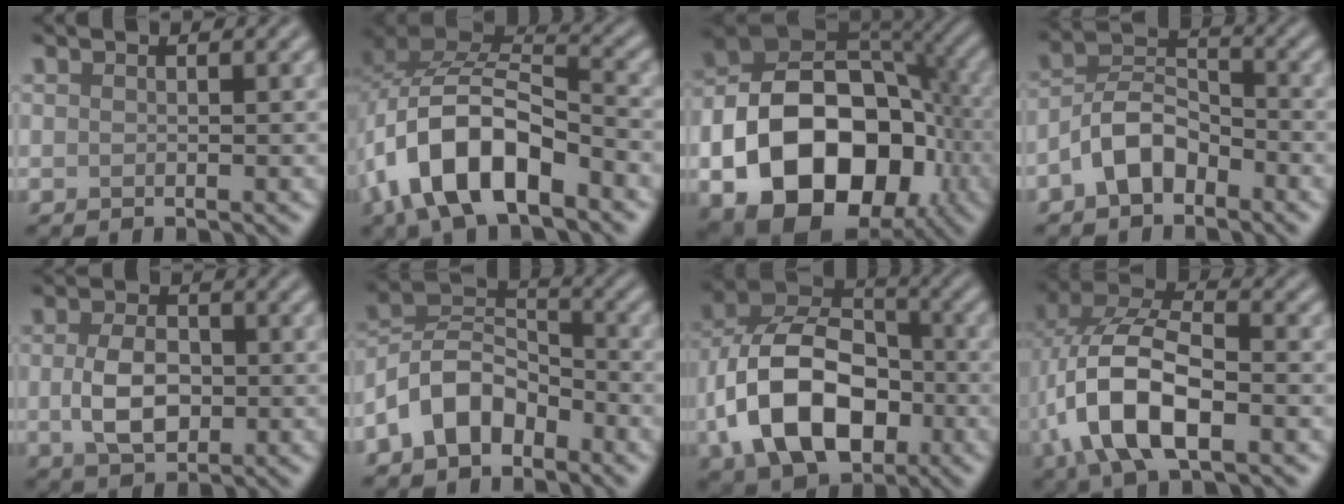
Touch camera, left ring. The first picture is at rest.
{"total": 11.0, "force": [-4.8, 5.6, 8.2], "torque": [-0.153, 0.011, -0.091]}
{"total": 16.4, "force": [-5.2, 11.1, 11.0], "torque": [-0.170, -0.023, -0.086]}
{"total": 4.6, "force": [-2.5, 2.7, 2.8], "torque": [-0.051, 0.014, -0.058]}
{"total": 4.4, "force": [-0.4, 2.9, 3.4], "torque": [-0.069, -0.004, -0.007]}
{"total": 6.2, "force": [-3.5, 3.8, 3.4], "torque": [-0.057, 0.009, -0.080]}
{"total": 12.6, "force": [-3.4, 8.3, 8.9], "torque": [-0.177, -0.001, -0.072]}
{"total": 9.9, "force": [-2.7, 4.8, 8.2], "torque": [-0.170, 0.008, -0.062]}